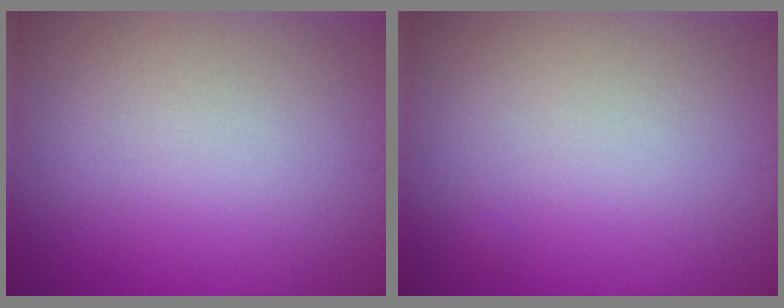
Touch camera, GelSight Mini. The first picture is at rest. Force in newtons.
{"total": 0.0}